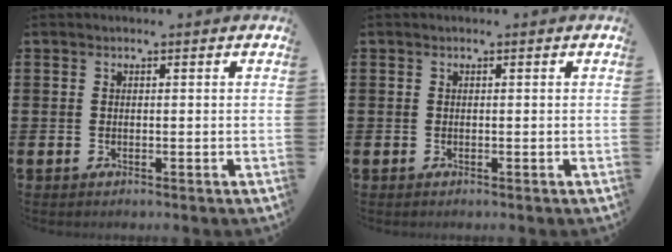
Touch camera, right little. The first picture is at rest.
{"total": 0.0}